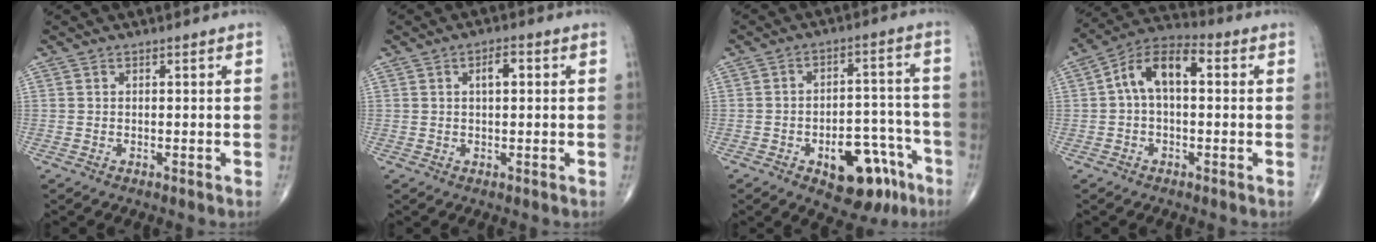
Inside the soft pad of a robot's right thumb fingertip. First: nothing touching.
{"total": 3.4, "force": [0.8, 1.5, 3.0], "torque": [-0.046, 0.005, 0.012]}
{"total": 15.8, "force": [-7.8, 8.3, 11.0], "torque": [-0.112, 0.063, -0.099]}
{"total": 10.3, "force": [1.3, 5.6, 8.5], "torque": [-0.144, 0.039, 0.011]}